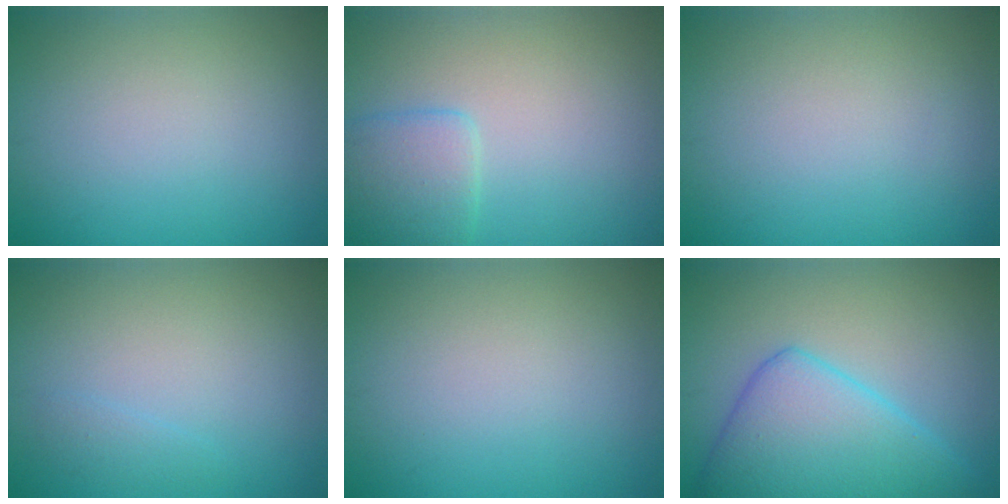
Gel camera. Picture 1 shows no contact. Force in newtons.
{"total": 2.7, "press": 2.7, "slide": 0.2}
{"total": 0.0}
{"total": 0.8, "press": 0.8, "slide": 0.0}
{"total": 0.0}
{"total": 8.0, "press": 8.0, "slide": 0.2}